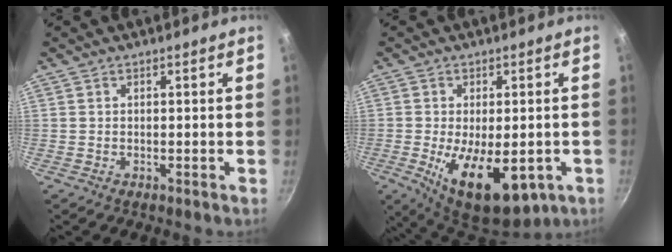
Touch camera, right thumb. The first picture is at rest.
{"total": 16.1, "force": [-4.6, 7.9, 13.2], "torque": [-0.182, -0.013, -0.052]}